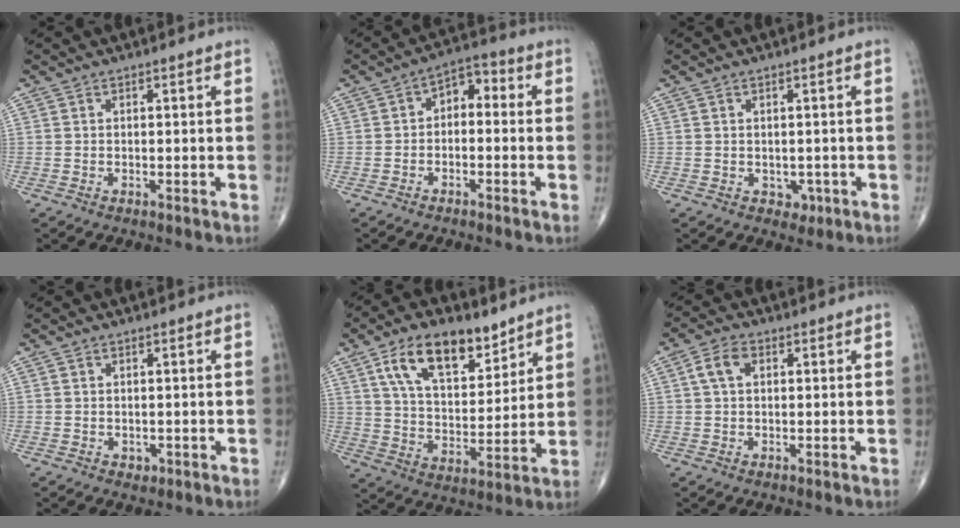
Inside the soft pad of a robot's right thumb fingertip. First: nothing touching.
{"total": 6.6, "force": [-0.5, 4.3, 5.0], "torque": [-0.051, 0.042, -0.024]}
{"total": 2.1, "force": [-0.3, 1.8, 1.0], "torque": [-0.001, 0.001, 0.001]}
{"total": 1.1, "force": [-0.1, 1.0, 0.5], "torque": [-0.006, -0.001, 0.003]}
{"total": 15.7, "force": [9.1, 7.8, 10.0], "torque": [-0.138, -0.043, 0.165]}
{"total": 4.3, "force": [1.1, 2.7, 3.1], "torque": [-0.063, 0.011, 0.019]}